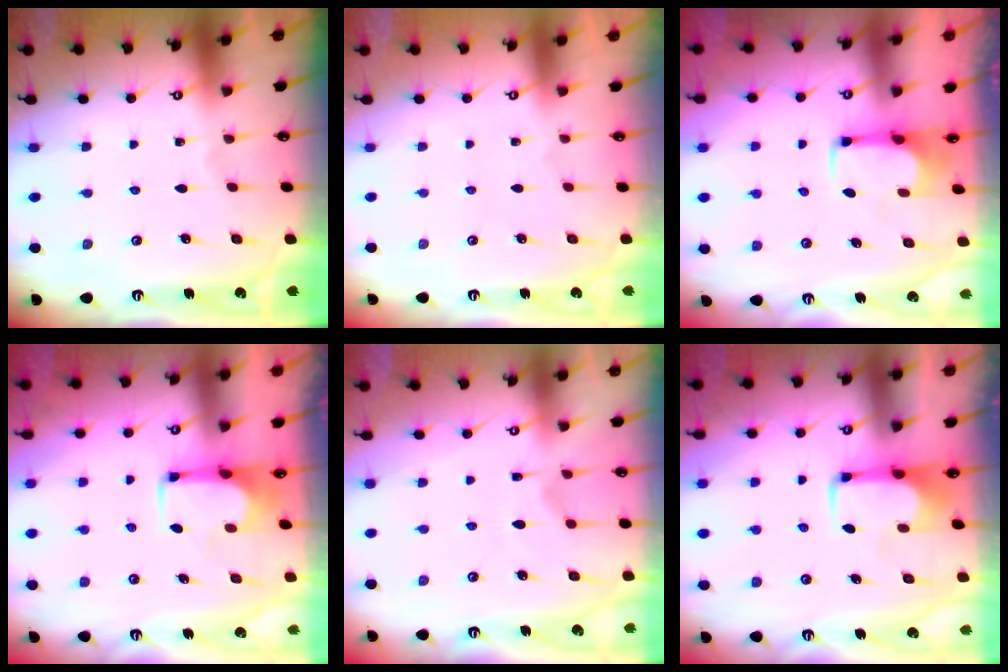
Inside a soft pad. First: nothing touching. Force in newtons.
{"total": 1.5, "press": 1.4, "slide": 0.7}
{"total": 2.5, "press": 2.4, "slide": 0.9}
{"total": 0.0}
{"total": 6.0, "press": 5.8, "slide": 1.4}
{"total": 1.9, "press": 1.9, "slide": 0.4}